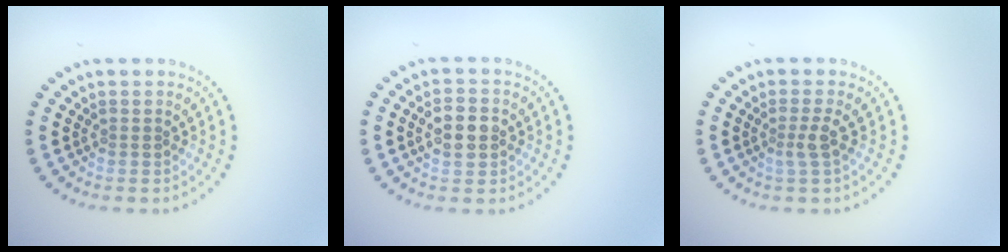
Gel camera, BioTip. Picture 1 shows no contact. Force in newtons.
{"total": 2.6, "press": 2.6, "slide": 0.2}
{"total": 1.5, "press": 1.0, "slide": 1.1}